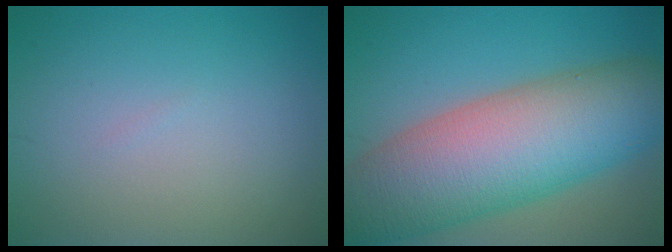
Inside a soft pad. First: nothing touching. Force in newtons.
{"total": 13.7, "press": 13.7, "slide": 0.6}